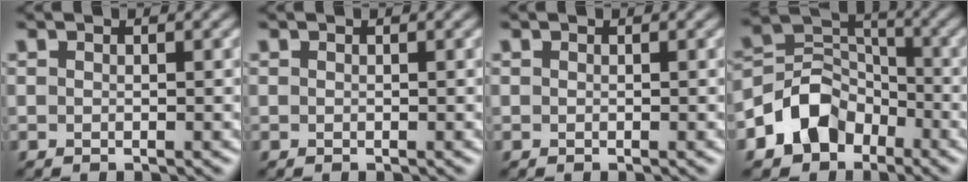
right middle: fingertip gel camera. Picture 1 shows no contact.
{"total": 0.0}
{"total": 0.0}
{"total": 6.3, "force": [-3.2, 4.8, 2.4], "torque": [-0.033, 0.005, -0.070]}